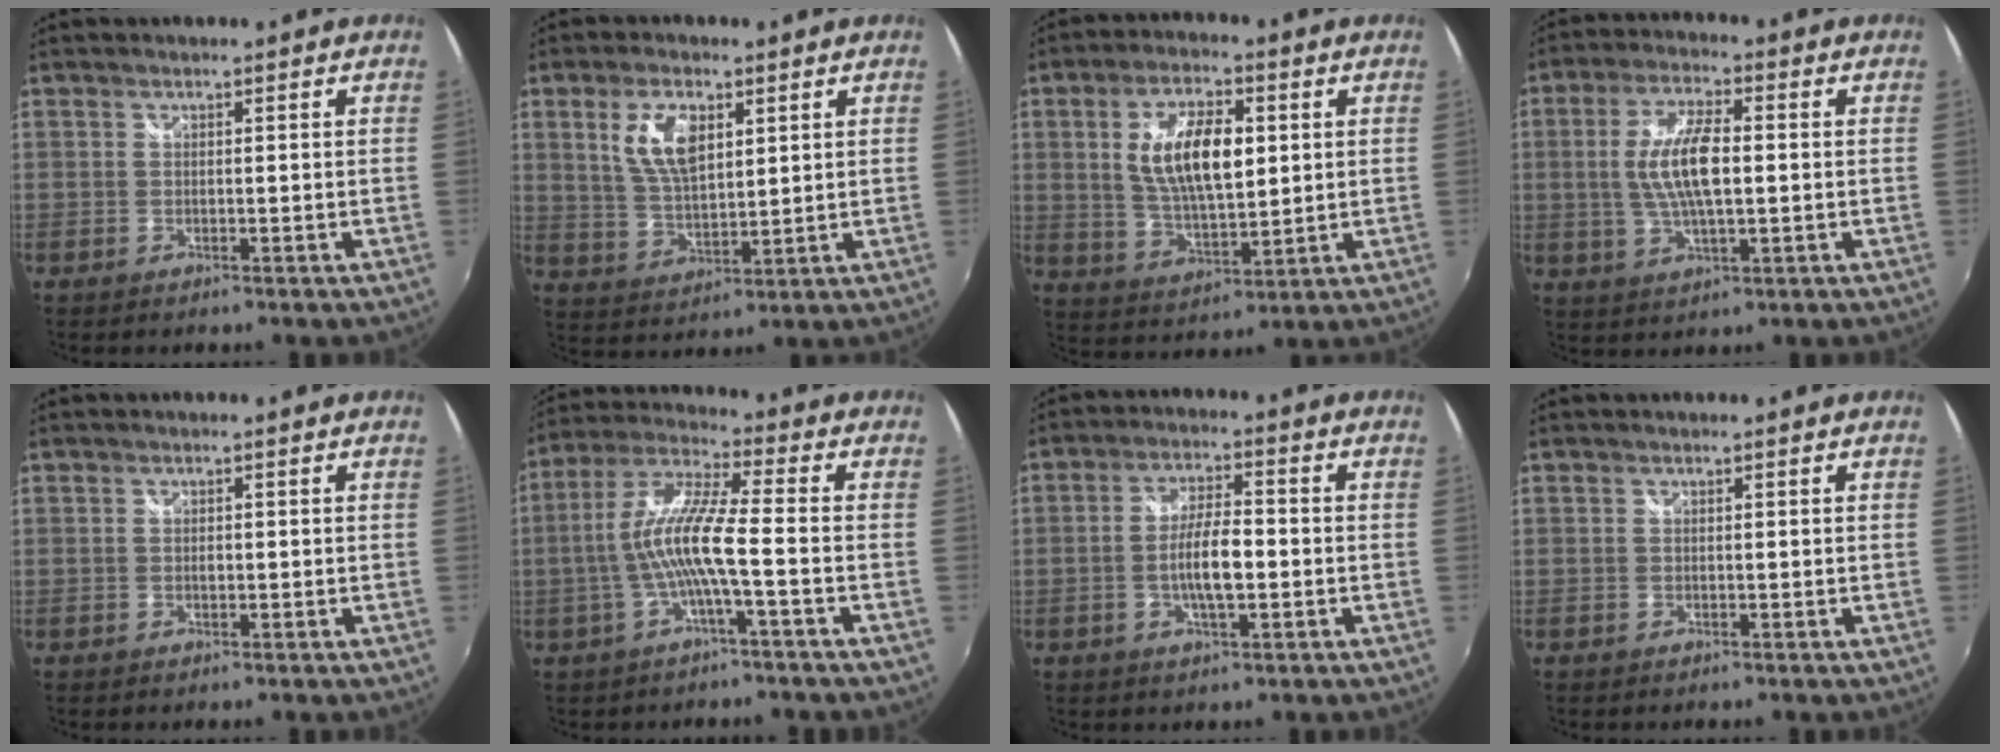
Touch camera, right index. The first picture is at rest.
{"total": 9.0, "force": [3.5, 4.3, 7.0], "torque": [-0.137, 0.006, 0.073]}
{"total": 12.6, "force": [2.4, 5.4, 11.1], "torque": [-0.205, 0.004, 0.050]}
{"total": 10.1, "force": [0.2, 3.5, 9.5], "torque": [-0.187, 0.004, 0.006]}
{"total": 0.8, "force": [-0.1, 0.6, 0.5], "torque": [-0.008, 0.000, -0.002]}
{"total": 10.2, "force": [-2.5, 0.3, 9.9], "torque": [-0.203, 0.006, -0.044]}
{"total": 7.3, "force": [-1.6, 2.1, 6.8], "torque": [-0.129, 0.002, -0.027]}
{"total": 0.0}